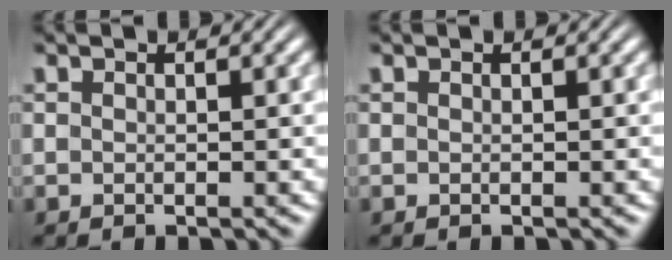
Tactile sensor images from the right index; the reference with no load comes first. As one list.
[{"total": 0.0}]